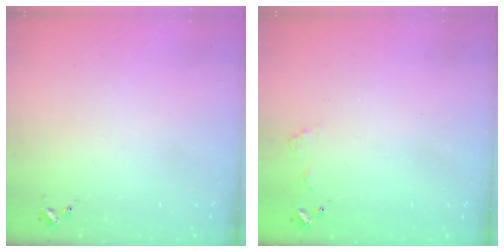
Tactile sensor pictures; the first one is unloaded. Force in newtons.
{"total": 3.1, "press": 3.1, "slide": 0.3}